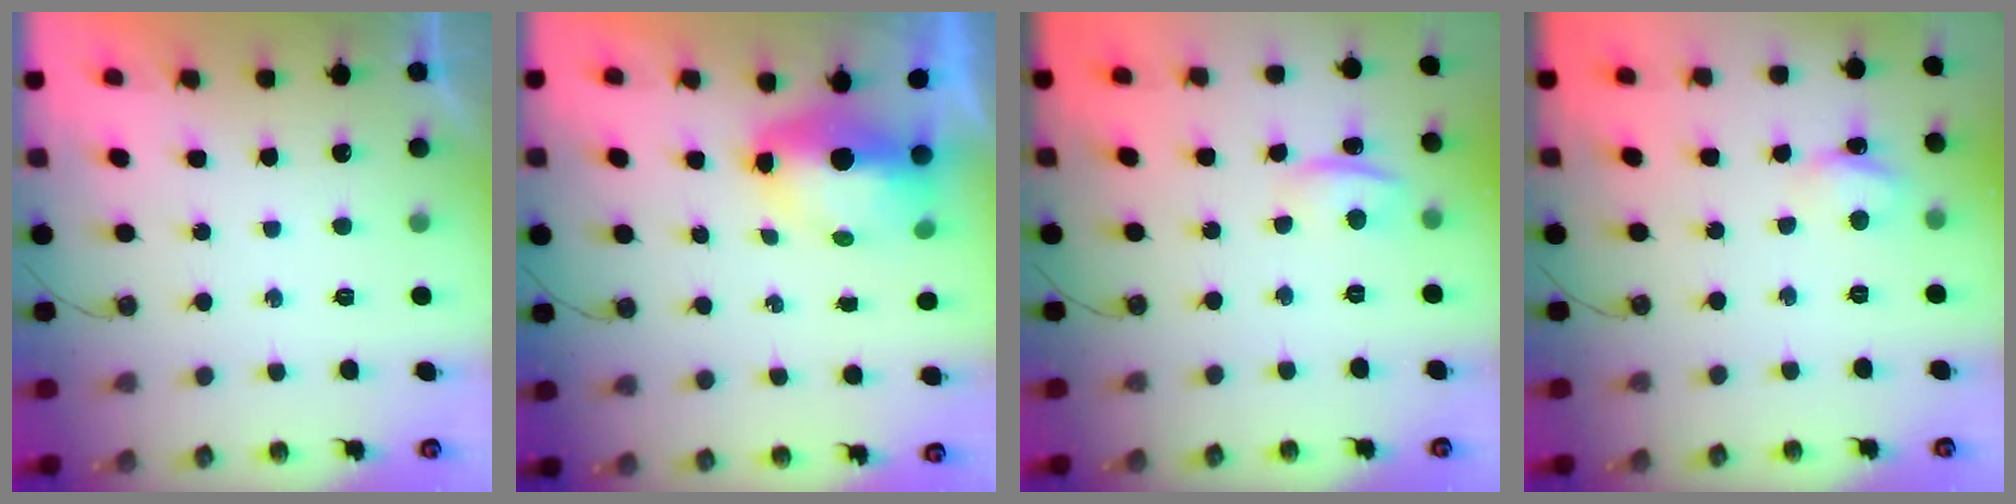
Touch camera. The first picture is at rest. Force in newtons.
{"total": 8.0, "press": 7.8, "slide": 1.5}
{"total": 1.4, "press": 1.2, "slide": 0.7}
{"total": 3.1, "press": 3.1, "slide": 0.3}